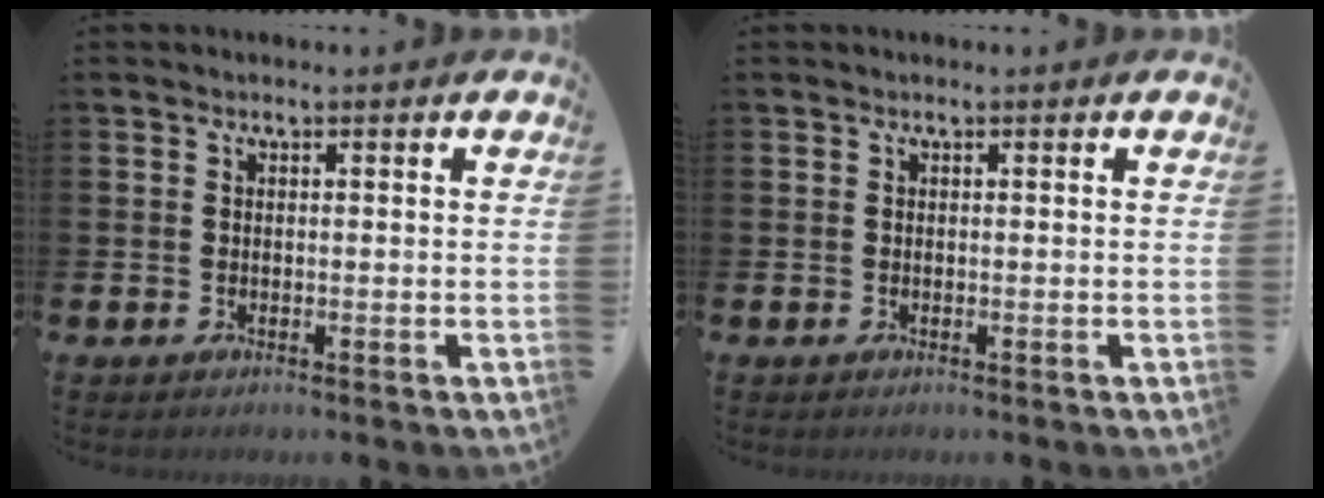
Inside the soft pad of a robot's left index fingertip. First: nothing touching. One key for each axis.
{"total": 0.0}